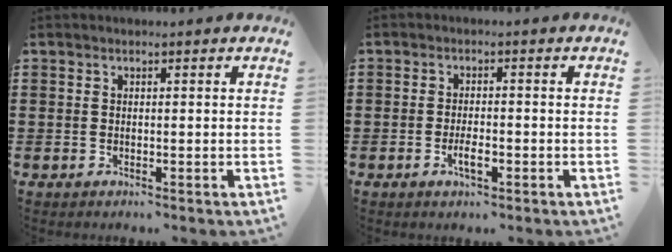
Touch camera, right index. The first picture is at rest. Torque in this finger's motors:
{"motor_torque": [1.09, 1.05, 0.05, 0.07]}